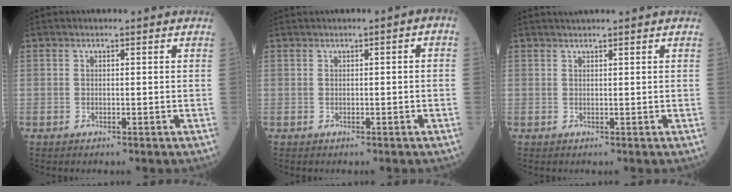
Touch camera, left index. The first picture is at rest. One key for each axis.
{"total": 1.4, "fx": 0.1, "fy": 0.4, "fz": 1.3, "tx": -0.018, "ty": 0.012, "tz": 0.002}
{"total": 2.5, "fx": 2.2, "fy": -0.2, "fz": 1.1, "tx": -0.010, "ty": 0.023, "tz": 0.038}